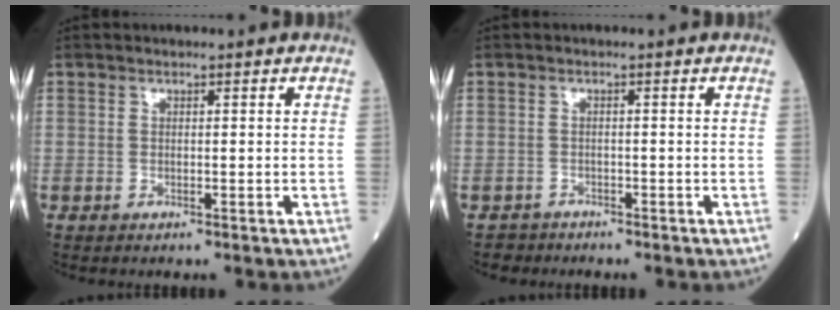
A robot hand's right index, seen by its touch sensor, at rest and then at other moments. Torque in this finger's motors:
{"motor_torque": [0.04, -0.06, -0.09, -0.07]}